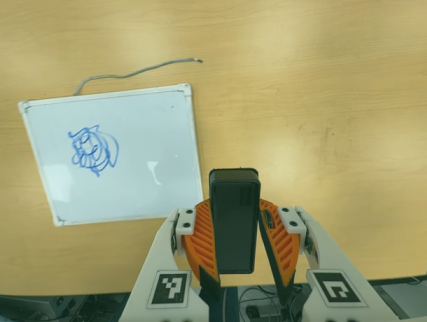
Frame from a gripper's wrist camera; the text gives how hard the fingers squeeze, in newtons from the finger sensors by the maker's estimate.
{"total": 7.9, "left": 7.0, "right": 8.9}